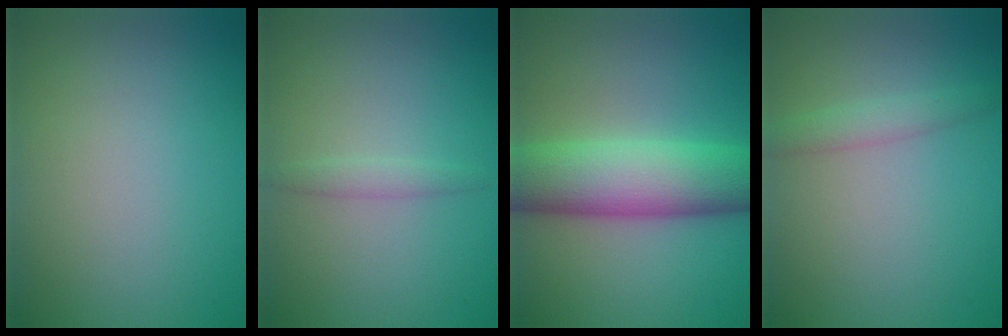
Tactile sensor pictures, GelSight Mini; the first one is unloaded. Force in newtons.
{"total": 1.1, "press": 1.1, "slide": 0.0}
{"total": 8.8, "press": 8.8, "slide": 0.2}
{"total": 1.8, "press": 1.8, "slide": 0.0}